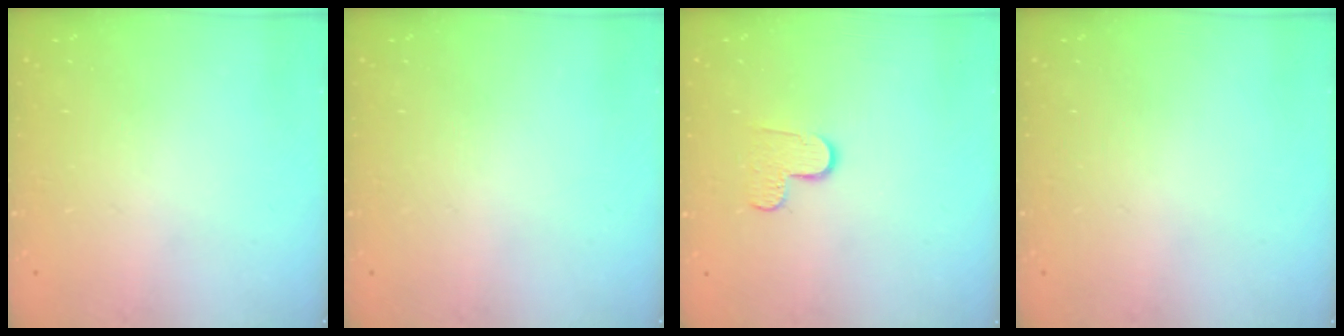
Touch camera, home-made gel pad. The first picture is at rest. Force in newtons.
{"total": 0.0}
{"total": 5.5, "press": 5.5, "slide": 0.5}
{"total": 0.0}